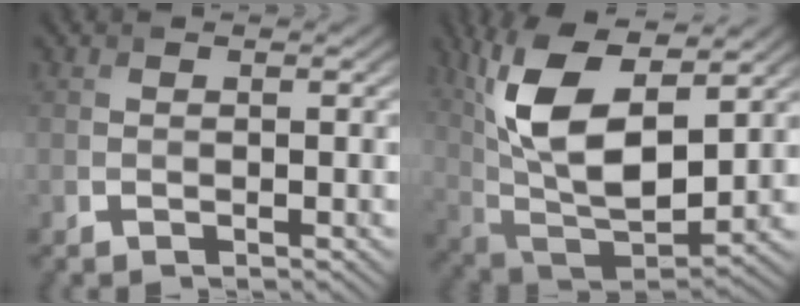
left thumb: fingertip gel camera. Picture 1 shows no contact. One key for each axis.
{"total": 15.5, "fx": 5.7, "fy": 7.2, "fz": 12.6, "tx": -0.272, "ty": 0.004, "tz": 0.111}